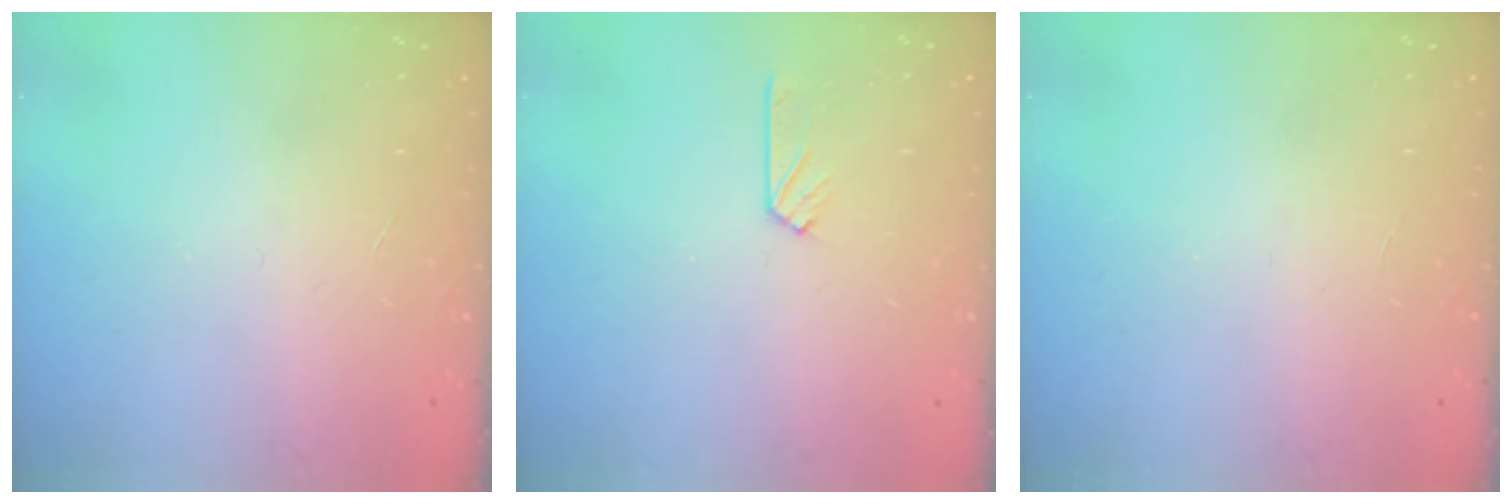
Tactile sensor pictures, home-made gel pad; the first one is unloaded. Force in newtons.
{"total": 3.0, "press": 3.0, "slide": 0.3}
{"total": 0.0}